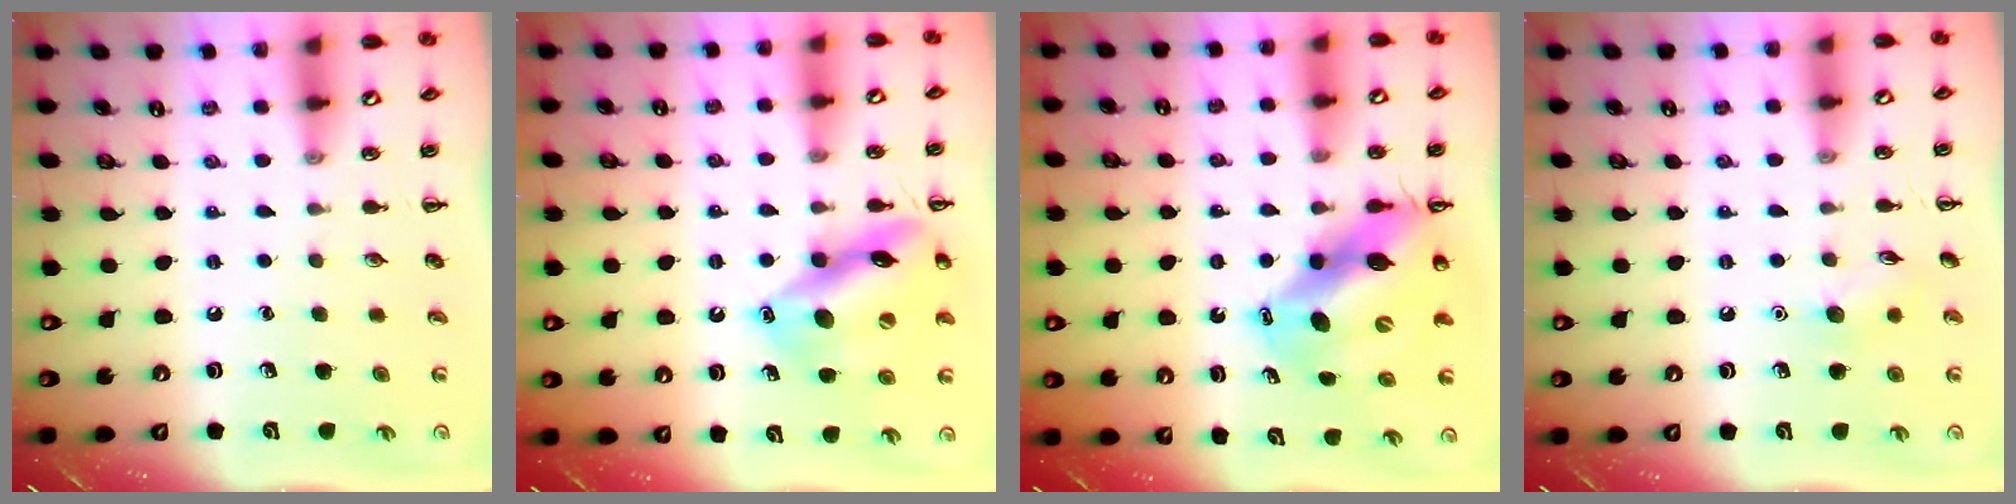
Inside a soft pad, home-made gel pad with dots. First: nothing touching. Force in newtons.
{"total": 16.5, "press": 16.5, "slide": 1.5}
{"total": 14.3, "press": 13.7, "slide": 4.1}
{"total": 6.2, "press": 6.1, "slide": 1.2}